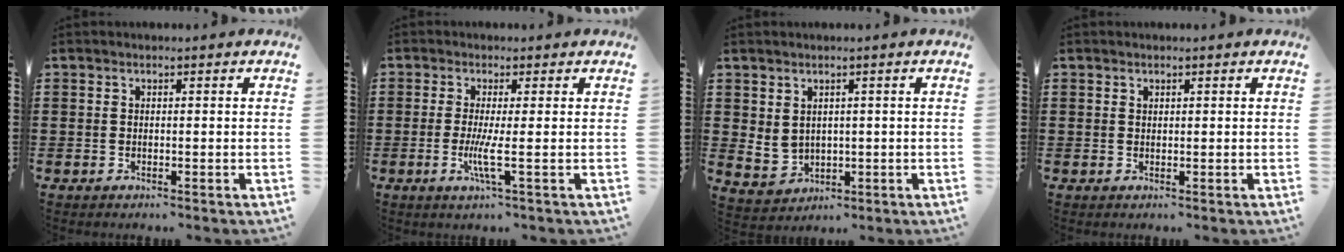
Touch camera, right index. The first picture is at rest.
{"total": 4.2, "force": [-0.7, -0.2, 4.1], "torque": [-0.080, -0.014, -0.016]}
{"total": 3.0, "force": [1.4, 2.5, 1.0], "torque": [-0.038, 0.003, 0.025]}
{"total": 0.6, "force": [0.4, 0.4, 0.1], "torque": [-0.002, 0.002, 0.009]}